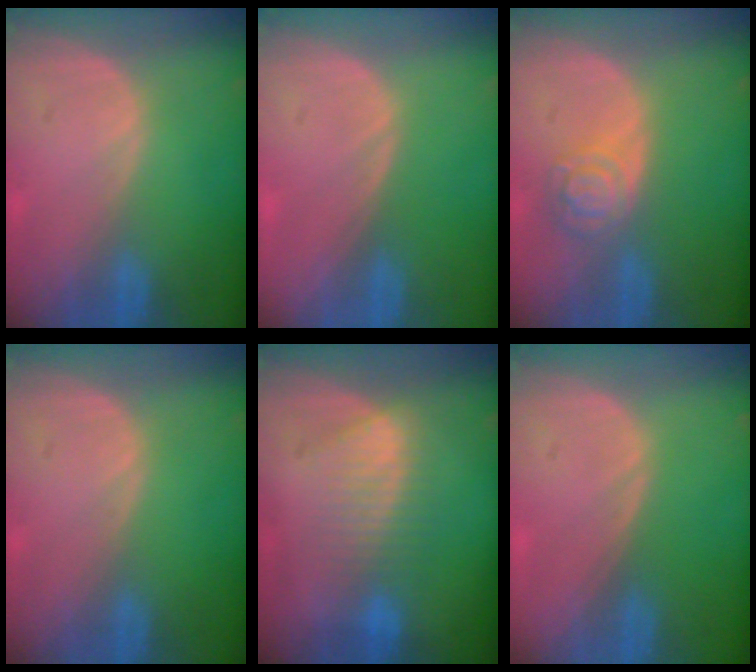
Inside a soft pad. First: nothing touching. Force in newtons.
{"total": 0.0}
{"total": 5.2, "press": 4.6, "slide": 2.4}
{"total": 0.0}
{"total": 6.8, "press": 6.8, "slide": 0.0}
{"total": 0.0}